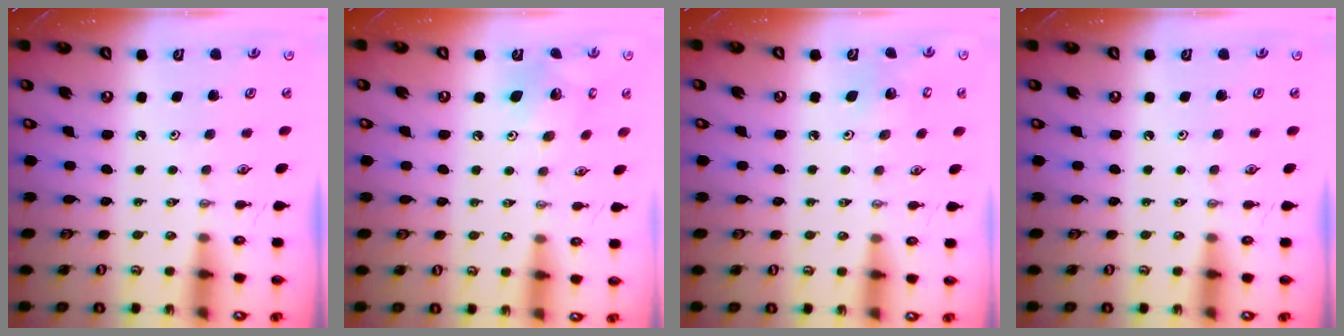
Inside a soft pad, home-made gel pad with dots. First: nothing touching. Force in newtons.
{"total": 8.1, "press": 8.1, "slide": 0.2}
{"total": 4.2, "press": 4.2, "slide": 0.3}
{"total": 0.0}